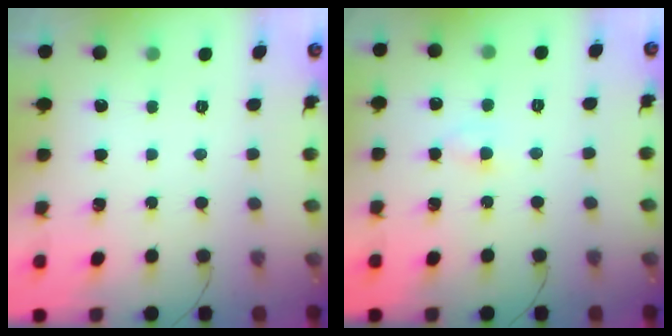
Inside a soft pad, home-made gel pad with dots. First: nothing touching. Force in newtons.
{"total": 2.7, "press": 2.6, "slide": 1.0}